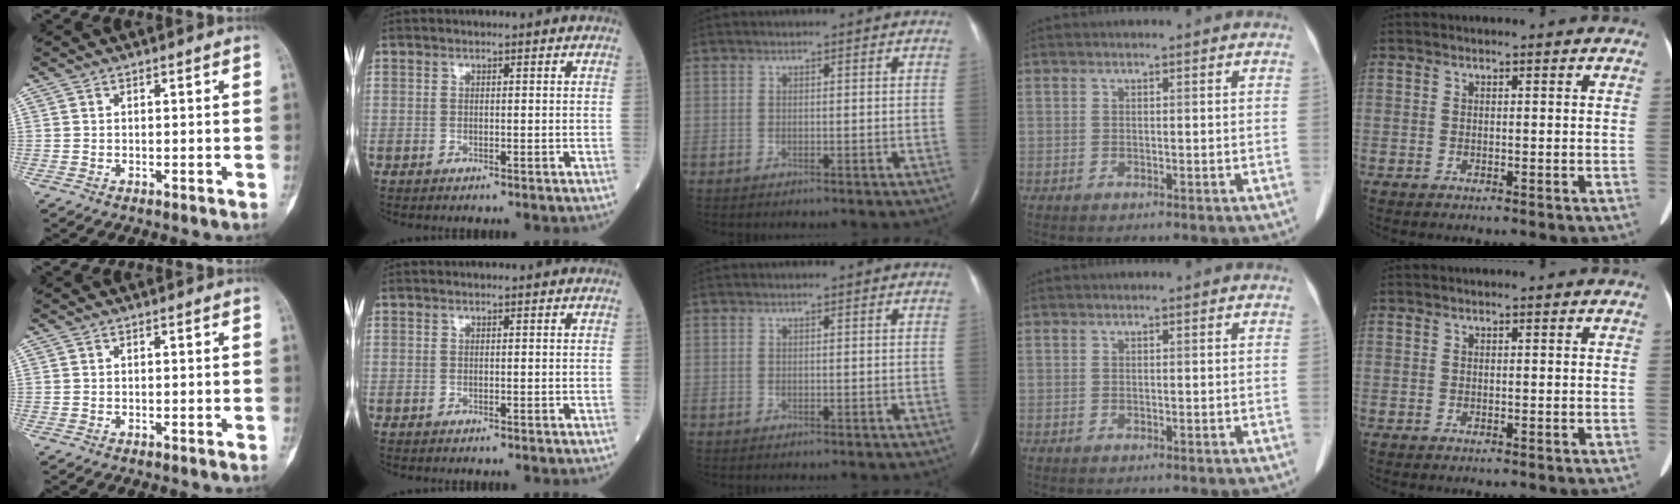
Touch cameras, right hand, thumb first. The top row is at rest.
{}